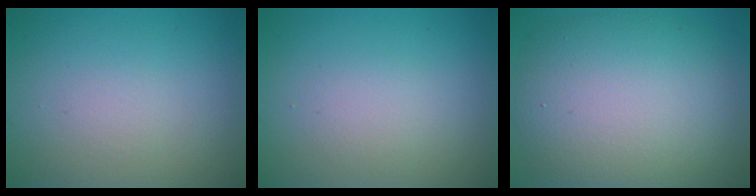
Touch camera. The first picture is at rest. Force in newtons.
{"total": 1.4, "press": 1.4, "slide": 0.1}
{"total": 10.7, "press": 10.7, "slide": 0.8}